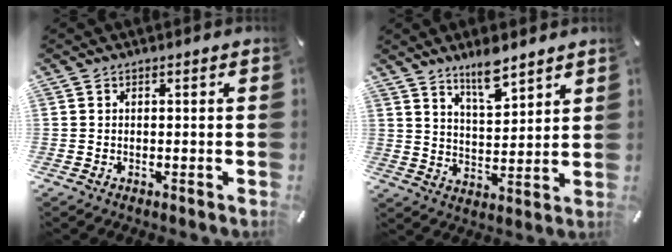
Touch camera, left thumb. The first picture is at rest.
{"total": 8.5, "force": [7.3, 2.4, 3.6], "torque": [-0.058, -0.045, 0.130]}